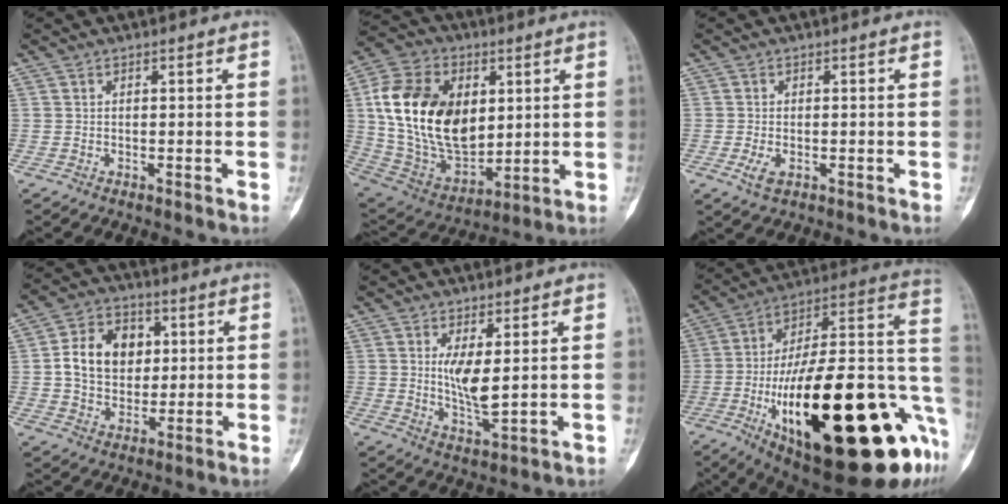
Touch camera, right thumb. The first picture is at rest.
{"total": 24.3, "force": [4.3, 15.8, 17.9], "torque": [-0.316, -0.018, 0.089]}
{"total": 2.8, "force": [-0.8, 1.6, 2.2], "torque": [-0.044, -0.004, -0.015]}
{"total": 12.5, "force": [1.9, 9.6, 7.8], "torque": [-0.098, 0.005, 0.031]}
{"total": 6.4, "force": [1.4, 1.9, 5.9], "torque": [-0.108, -0.027, 0.034]}
{"total": 40.5, "force": [-12.6, 13.8, 35.9], "torque": [-0.465, 0.034, -0.188]}